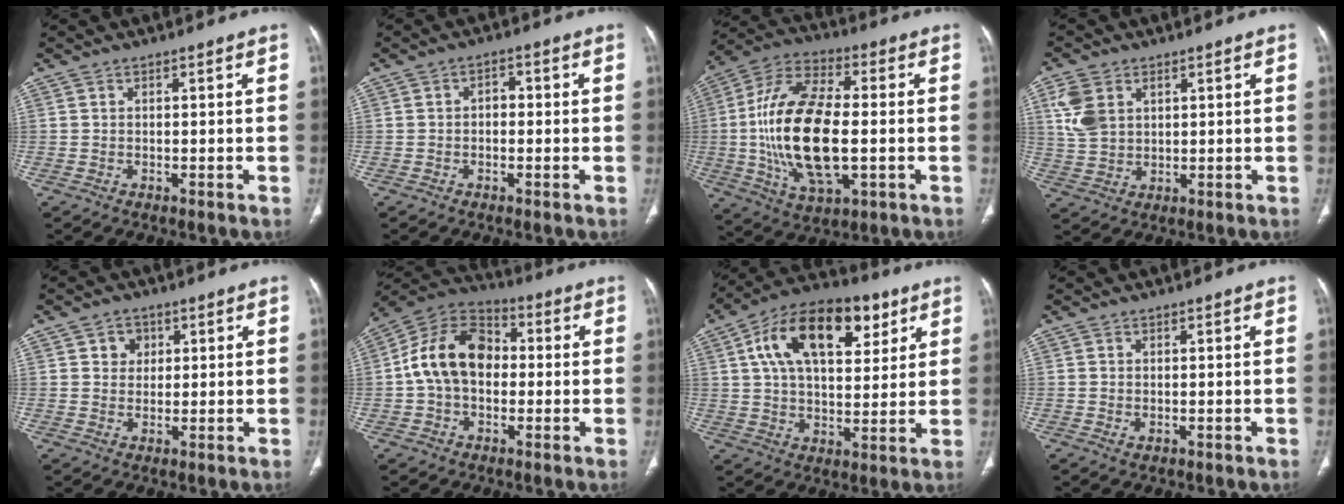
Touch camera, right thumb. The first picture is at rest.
{"total": 2.3, "force": [-0.2, 1.7, 1.6], "torque": [-0.013, 0.010, -0.008]}
{"total": 22.1, "force": [-1.6, 10.4, 19.5], "torque": [-0.385, 0.010, -0.025]}
{"total": 7.4, "force": [2.8, 5.2, 4.4], "torque": [-0.086, -0.006, 0.062]}
{"total": 3.7, "force": [1.4, 3.2, 1.2], "torque": [0.002, -0.003, 0.020]}
{"total": 14.5, "force": [0.1, 10.4, 10.1], "torque": [-0.164, 0.034, -0.012]}
{"total": 20.7, "force": [8.3, 11.3, 15.3], "torque": [-0.226, 0.000, 0.131]}
{"total": 1.0, "force": [-0.2, 0.7, 0.7], "torque": [-0.014, -0.004, 0.000]}